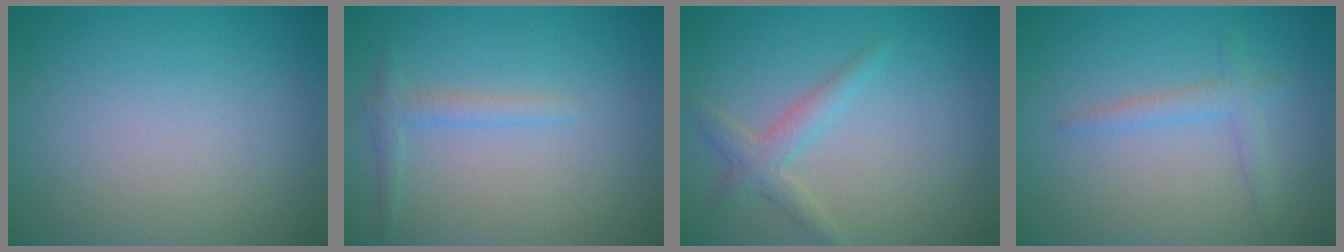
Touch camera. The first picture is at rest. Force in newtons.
{"total": 1.5, "press": 1.5, "slide": 0.2}
{"total": 2.2, "press": 2.2, "slide": 0.1}
{"total": 1.8, "press": 1.8, "slide": 0.1}